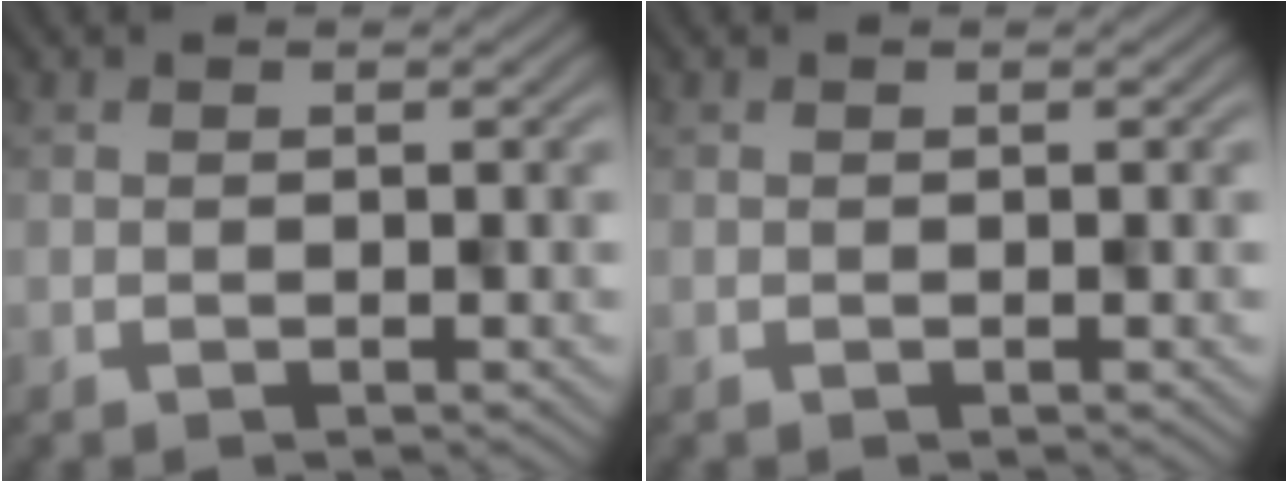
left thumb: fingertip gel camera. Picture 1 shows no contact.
{"total": 0.0}